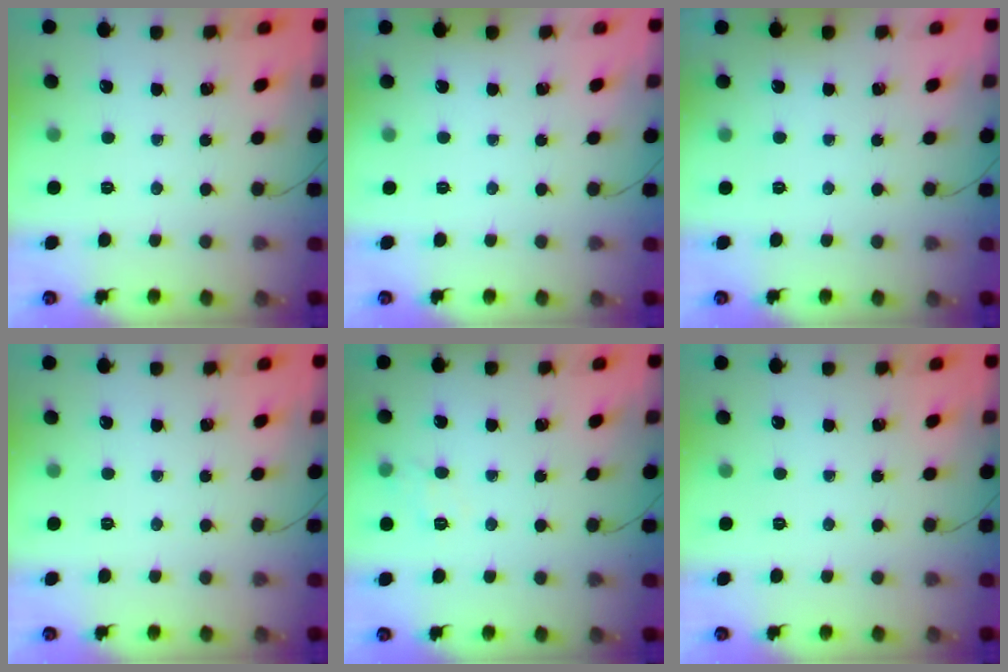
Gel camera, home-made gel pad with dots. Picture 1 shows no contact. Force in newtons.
{"total": 1.9, "press": 1.9, "slide": 0.3}
{"total": 1.9, "press": 1.9, "slide": 0.3}
{"total": 0.0}
{"total": 7.0, "press": 6.8, "slide": 1.5}
{"total": 0.0}